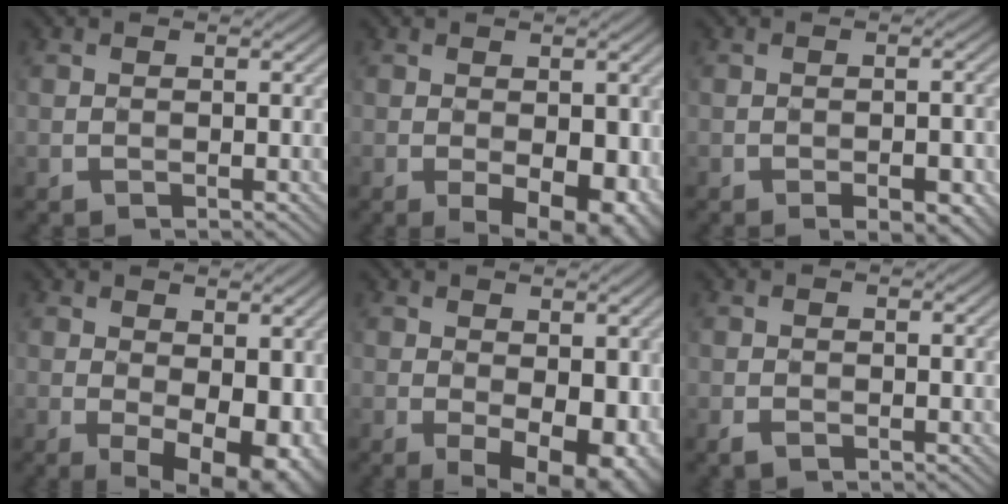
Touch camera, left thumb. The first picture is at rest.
{"total": 7.4, "force": [-2.5, 3.4, 6.1], "torque": [-0.081, -0.015, -0.026]}
{"total": 3.7, "force": [-2.1, 1.0, 2.8], "torque": [-0.045, 0.008, -0.023]}
{"total": 10.5, "force": [-1.5, 5.6, 8.7], "torque": [-0.120, -0.017, -0.007]}
{"total": 8.9, "force": [-1.9, 4.5, 7.5], "torque": [-0.098, -0.013, -0.018]}
{"total": 1.2, "force": [-0.5, 0.7, 0.8], "torque": [-0.022, -0.001, -0.009]}